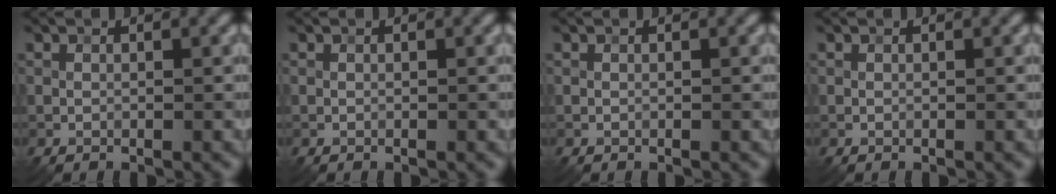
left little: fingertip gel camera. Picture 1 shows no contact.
{"total": 0.0}
{"total": 0.0}
{"total": 0.0}